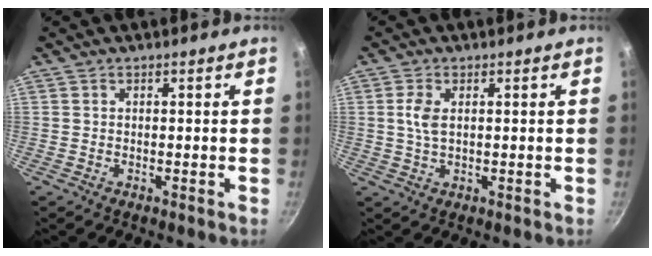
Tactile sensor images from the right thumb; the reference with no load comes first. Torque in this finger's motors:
{"motor_torque": [-0.87, 0.33, 0.55, 0.43, 0.01]}